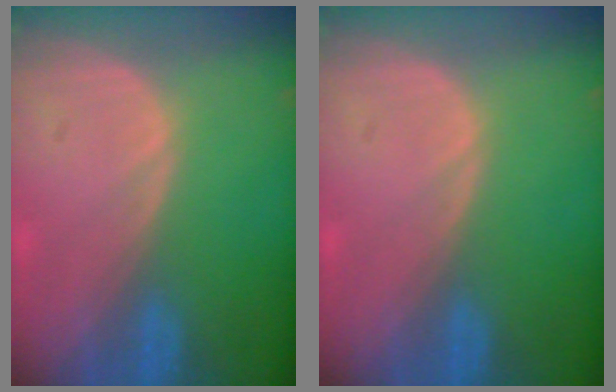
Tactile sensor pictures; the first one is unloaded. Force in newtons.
{"total": 0.0}